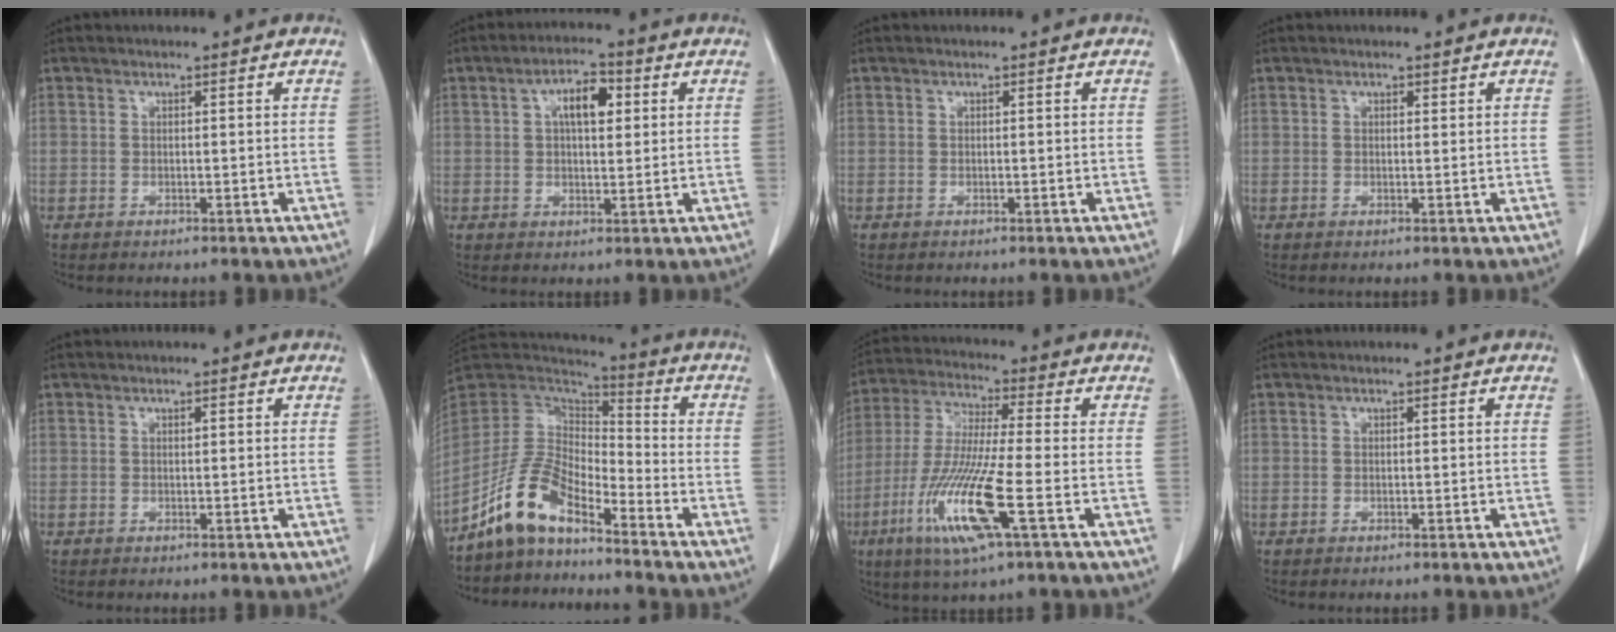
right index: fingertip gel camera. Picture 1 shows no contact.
{"total": 6.4, "force": [1.8, 2.7, 5.5], "torque": [-0.101, 0.013, 0.031]}
{"total": 0.0}
{"total": 0.5, "force": [0.3, 0.3, 0.3], "torque": [-0.008, -0.001, 0.005]}
{"total": 0.6, "force": [0.2, 0.2, 0.5], "torque": [-0.011, 0.001, 0.004]}
{"total": 11.1, "force": [-8.1, 3.9, 6.5], "torque": [-0.147, 0.020, -0.162]}
{"total": 14.7, "force": [-5.5, 0.7, 13.6], "torque": [-0.290, -0.026, -0.105]}
{"total": 0.0}